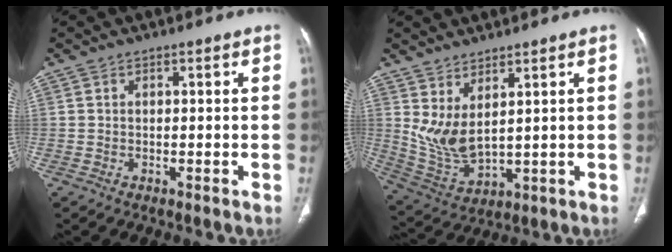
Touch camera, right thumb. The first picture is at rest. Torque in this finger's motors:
{"motor_torque": [-0.21, 1.82, -0.10, 0.10, 0.22]}